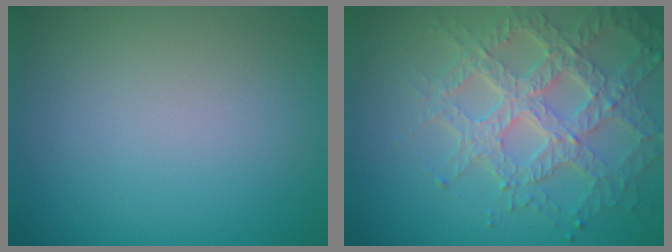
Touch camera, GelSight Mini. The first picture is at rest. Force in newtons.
{"total": 6.7, "press": 5.2, "slide": 4.2}